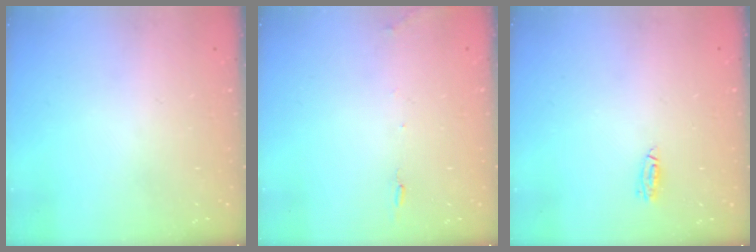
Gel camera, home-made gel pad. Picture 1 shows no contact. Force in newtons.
{"total": 7.3, "press": 7.0, "slide": 2.0}
{"total": 4.2, "press": 3.9, "slide": 1.6}